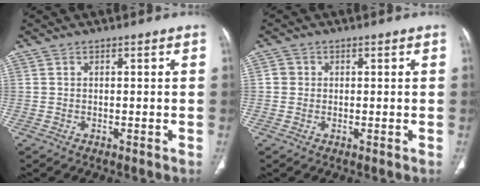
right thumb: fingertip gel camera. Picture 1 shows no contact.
{"total": 1.7, "force": [0.1, 1.7, 0.5], "torque": [0.000, 0.003, 0.001]}